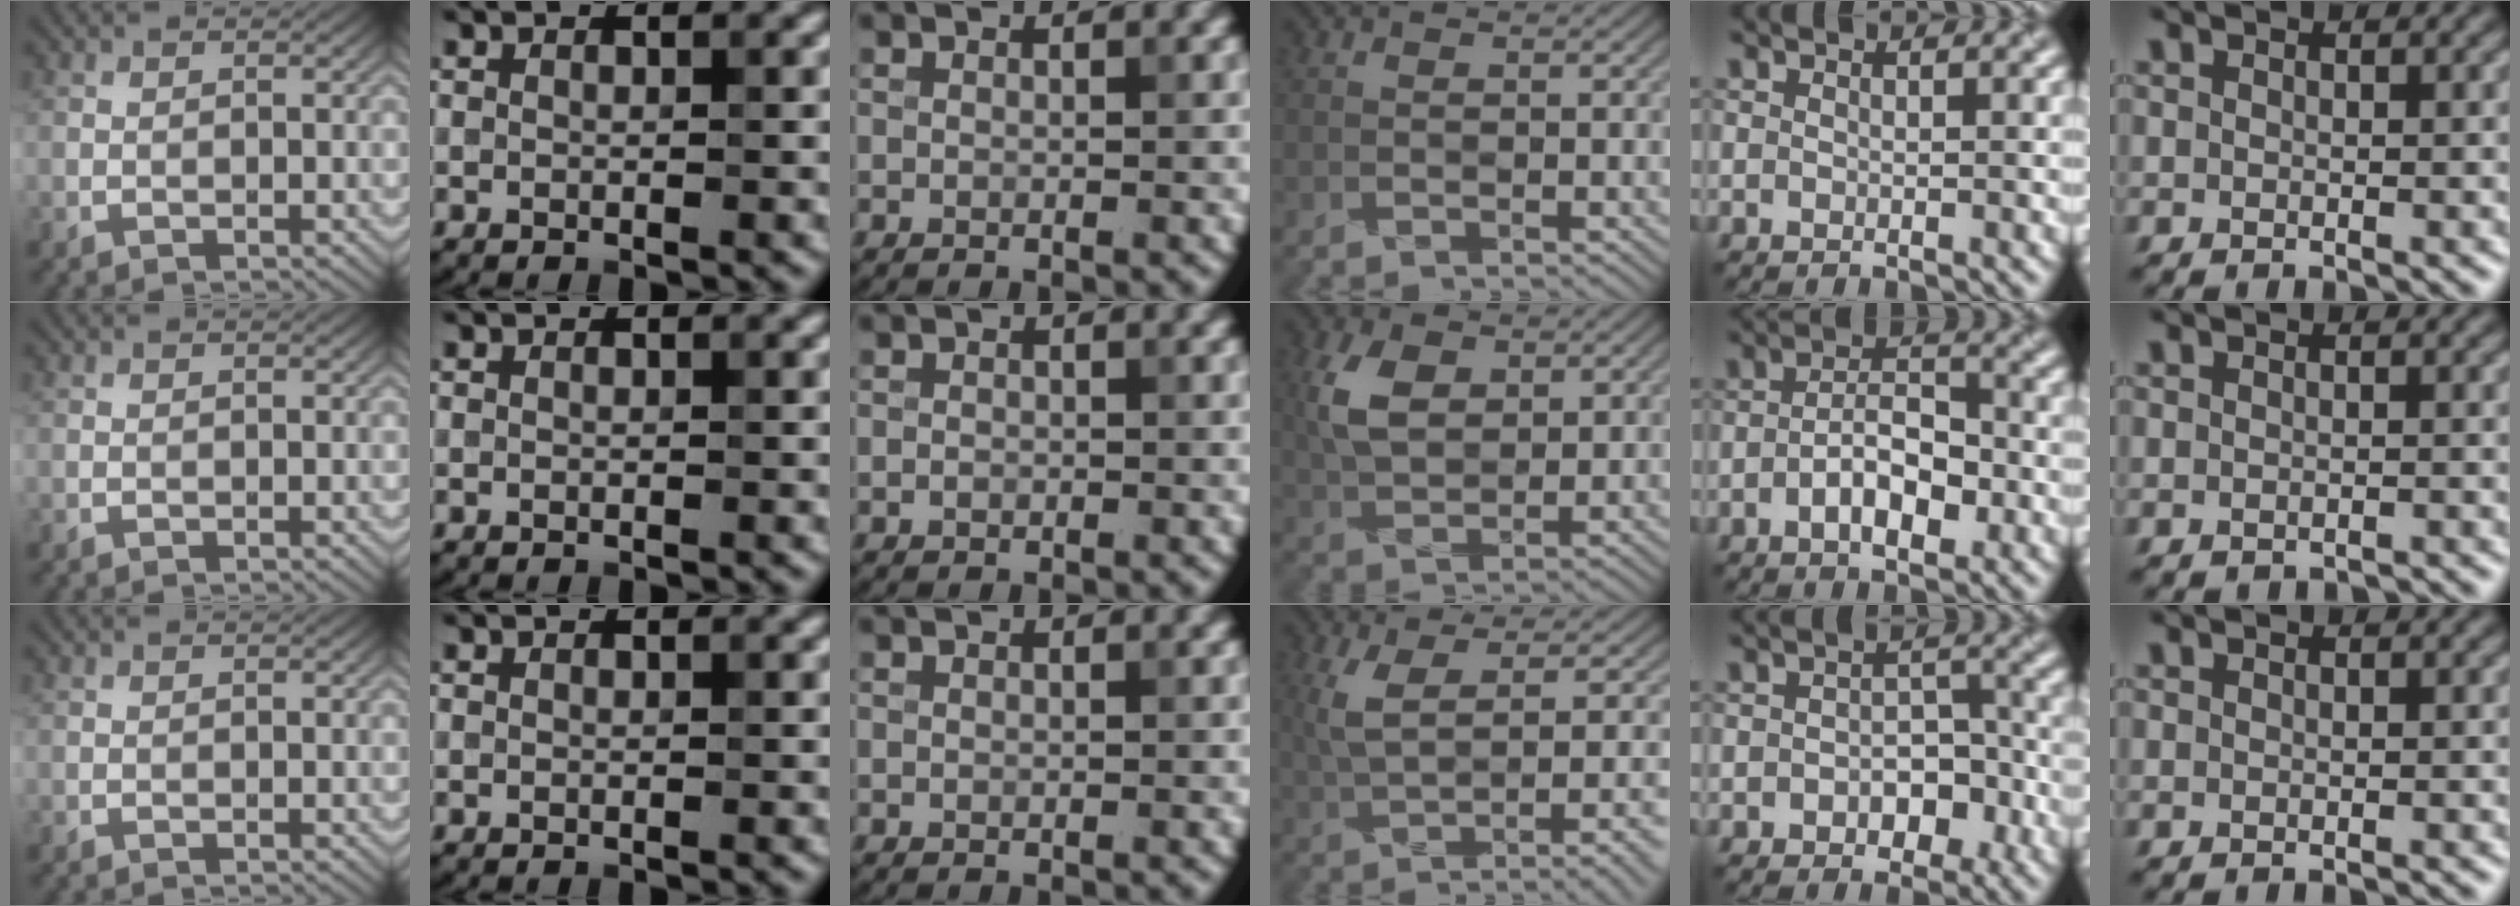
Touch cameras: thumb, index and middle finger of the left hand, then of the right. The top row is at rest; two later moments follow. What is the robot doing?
{"motion": "fold", "object": "napkin"}